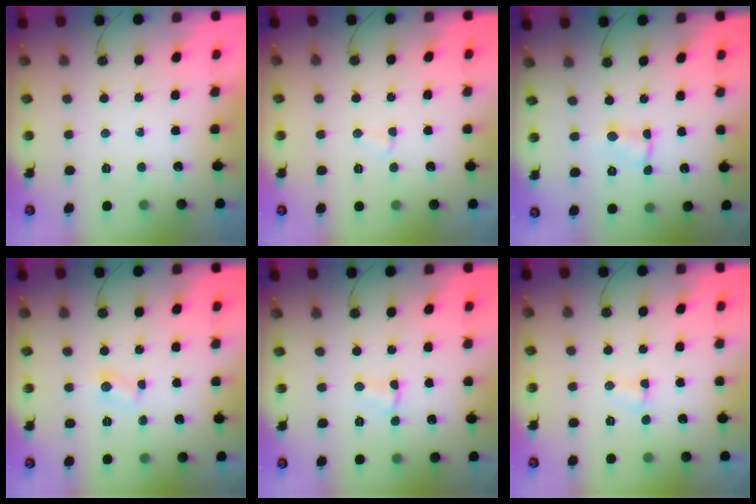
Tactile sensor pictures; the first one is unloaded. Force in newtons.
{"total": 2.3, "press": 2.3, "slide": 0.3}
{"total": 1.8, "press": 1.8, "slide": 0.2}
{"total": 2.5, "press": 2.5, "slide": 0.3}
{"total": 2.5, "press": 2.4, "slide": 0.4}
{"total": 2.5, "press": 2.5, "slide": 0.5}